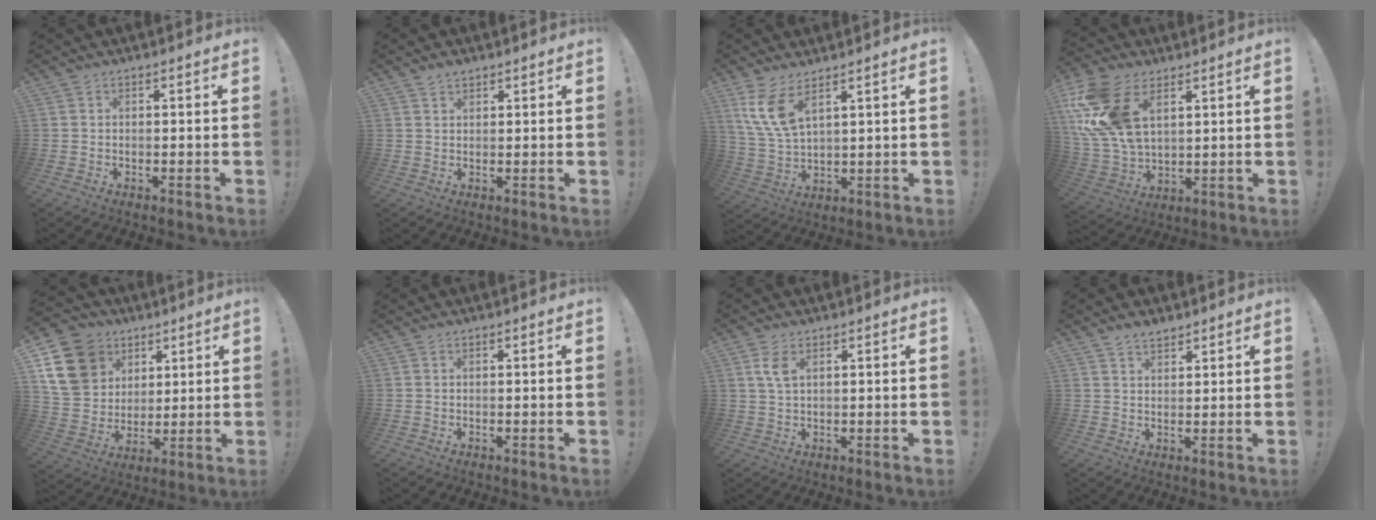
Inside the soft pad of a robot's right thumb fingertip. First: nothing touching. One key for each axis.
{"total": 2.1, "fx": 1.7, "fy": 1.0, "fz": 0.5, "tx": -0.006, "ty": -0.009, "tz": 0.032}
{"total": 9.6, "fx": 5.7, "fy": 3.5, "fz": 6.9, "tx": -0.148, "ty": -0.027, "tz": 0.106}
{"total": 18.9, "fx": 7.8, "fy": 11.7, "fz": 12.8, "tx": -0.270, "ty": -0.026, "tz": 0.149}
{"total": 16.8, "fx": 6.5, "fy": 13.7, "fz": 7.1, "tx": -0.116, "ty": -0.020, "tz": 0.142}
{"total": 0.0}
{"total": 4.3, "fx": 1.7, "fy": 2.0, "fz": 3.3, "tx": -0.064, "ty": 0.000, "tz": 0.031}
{"total": 3.5, "fx": 3.0, "fy": 1.5, "fz": 0.9, "tx": -0.012, "ty": -0.019, "tz": 0.055}